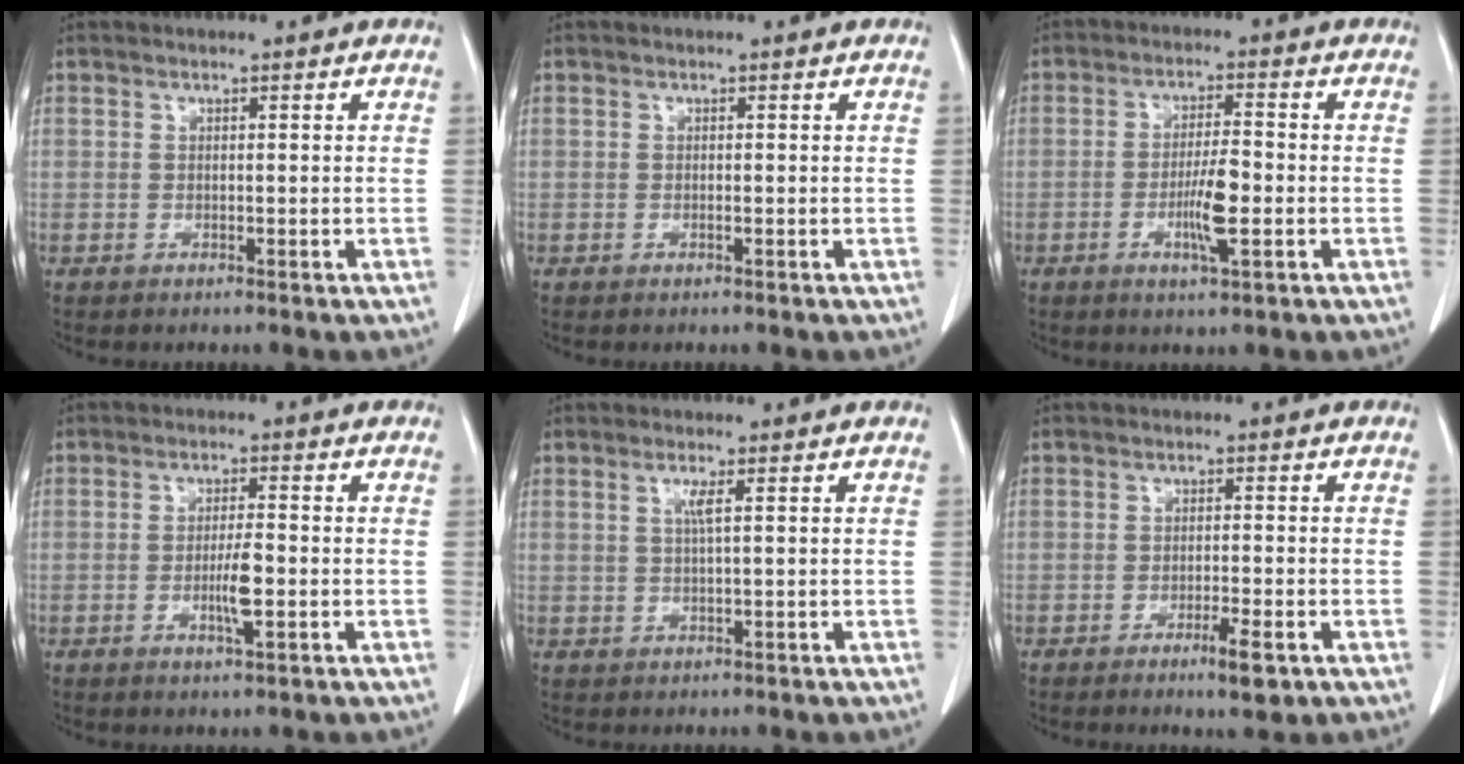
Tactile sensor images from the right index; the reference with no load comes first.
{"total": 0.0}
{"total": 6.0, "force": [-1.8, 0.7, 5.7], "torque": [-0.107, -0.005, -0.032]}
{"total": 4.2, "force": [-1.2, 0.4, 4.0], "torque": [-0.073, -0.003, -0.020]}
{"total": 1.7, "force": [0.6, -0.2, 1.6], "torque": [-0.036, 0.001, 0.011]}
{"total": 3.8, "force": [-2.1, 0.5, 3.1], "torque": [-0.049, -0.003, -0.030]}